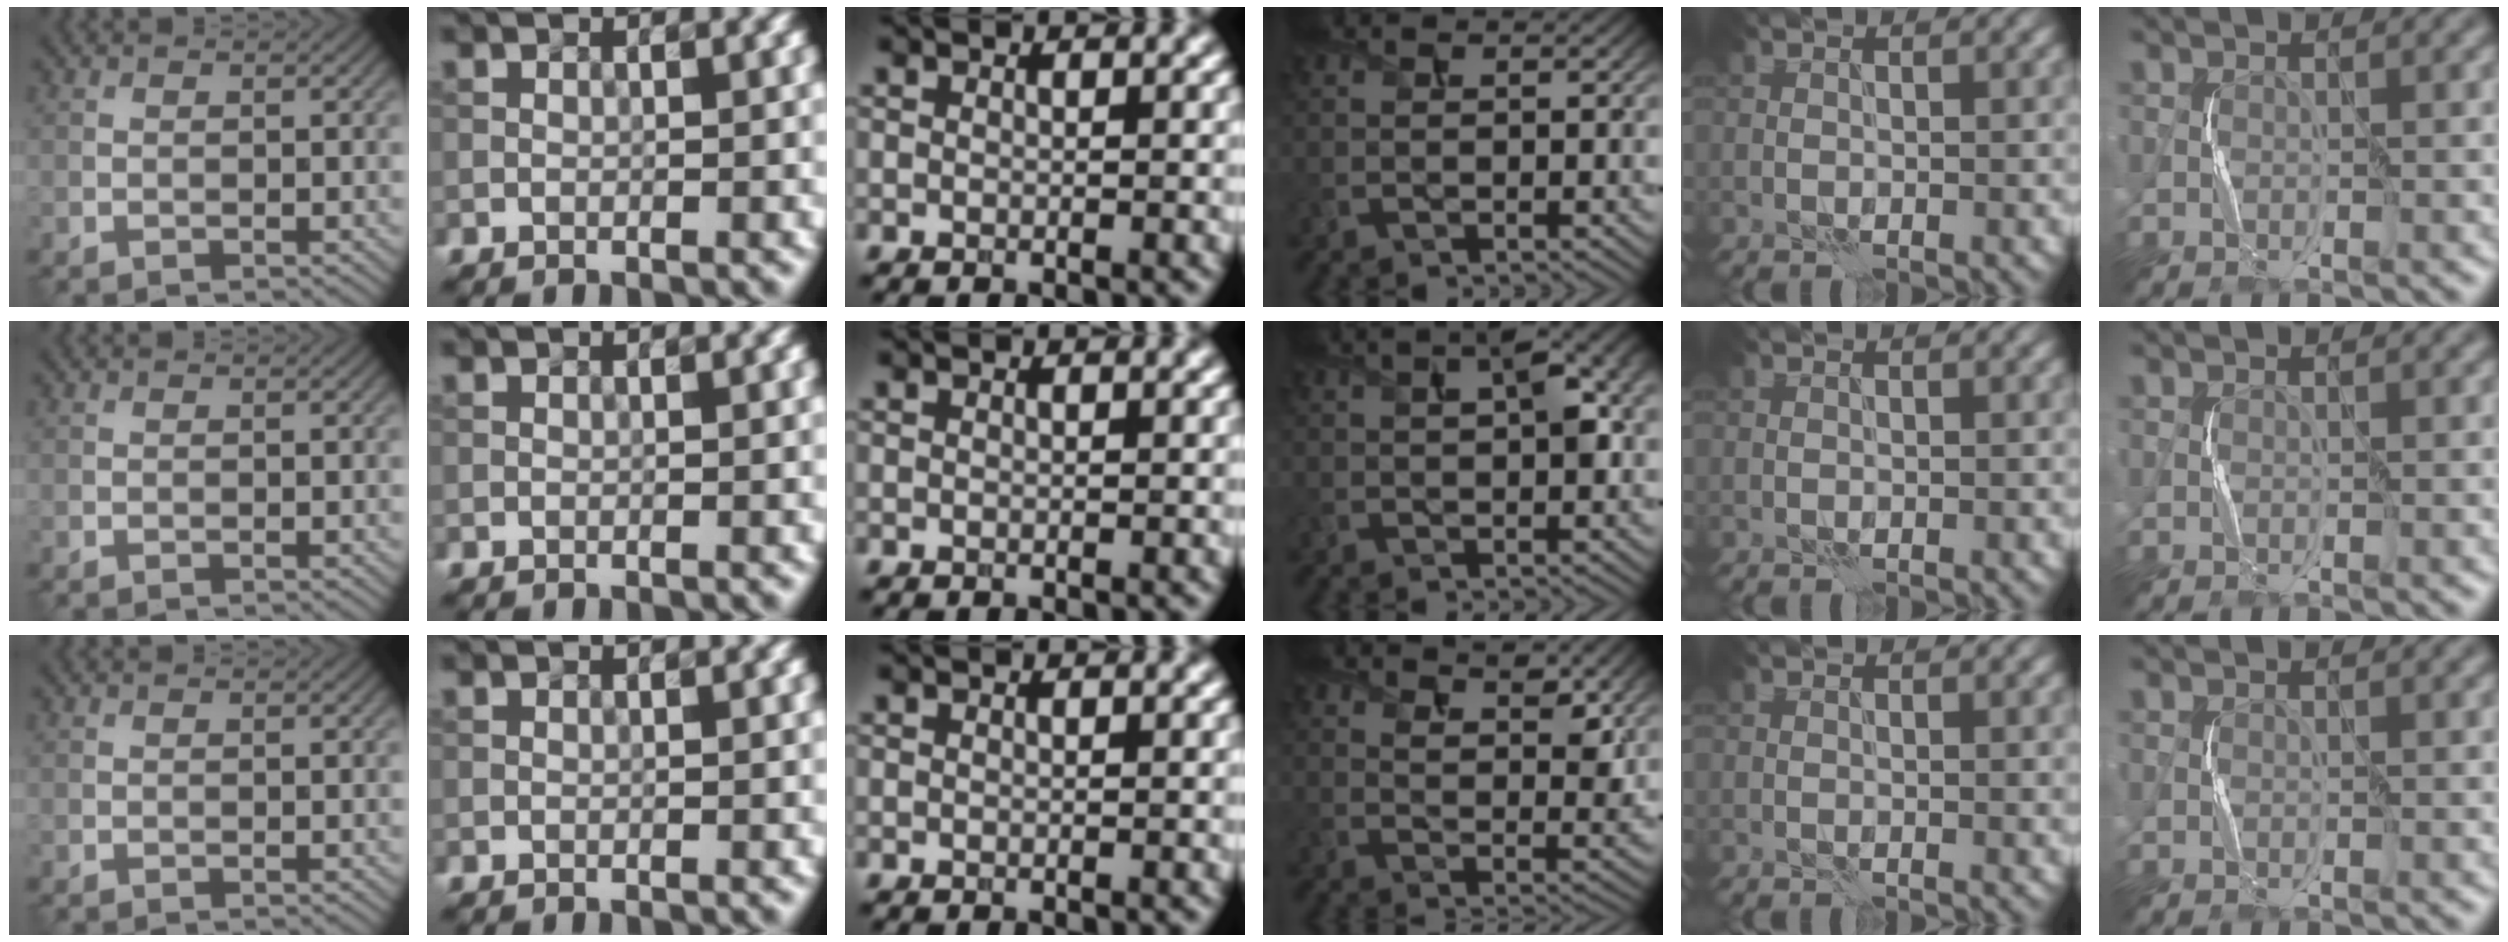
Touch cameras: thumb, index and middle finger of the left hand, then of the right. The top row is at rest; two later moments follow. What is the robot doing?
{"motion": "squeeze", "object": "air blower"}